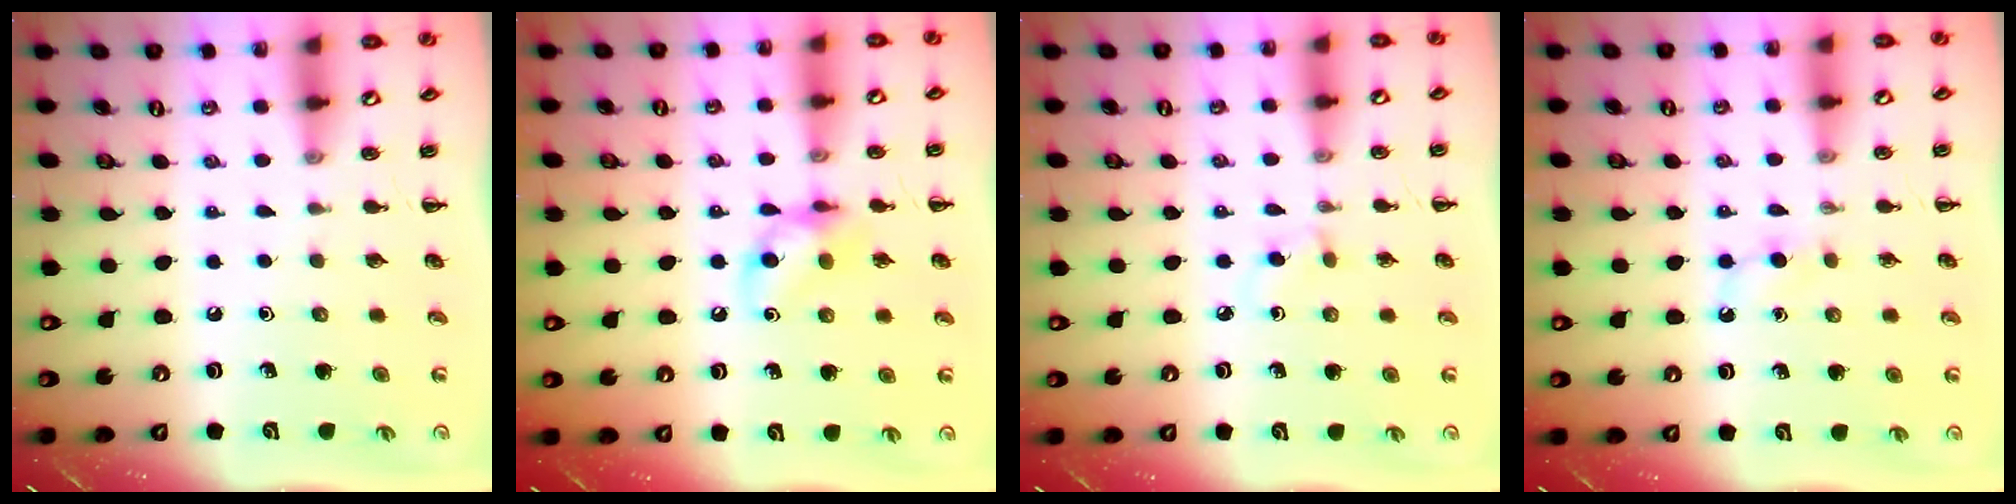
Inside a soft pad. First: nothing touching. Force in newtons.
{"total": 9.0, "press": 9.0, "slide": 0.6}
{"total": 1.8, "press": 1.6, "slide": 0.8}
{"total": 3.1, "press": 2.9, "slide": 1.3}